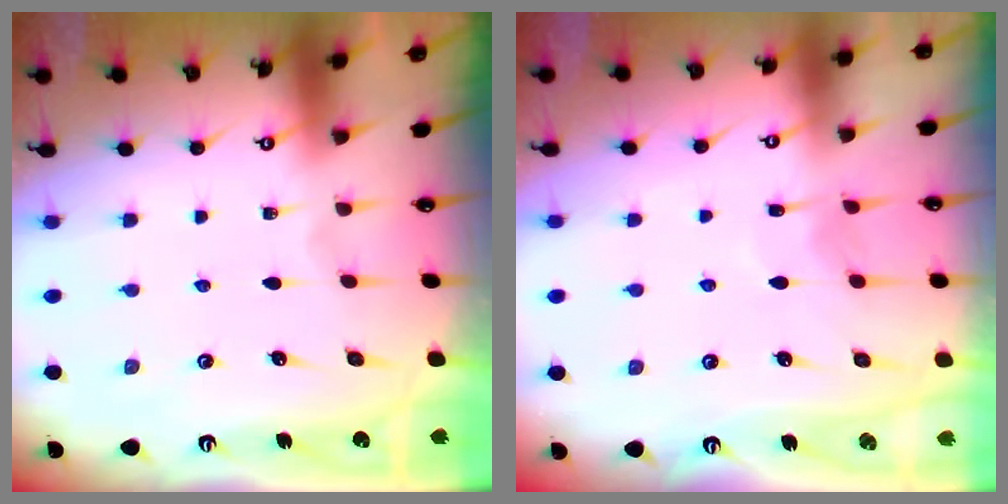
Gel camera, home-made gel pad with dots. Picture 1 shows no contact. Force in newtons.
{"total": 6.3, "press": 6.2, "slide": 0.6}